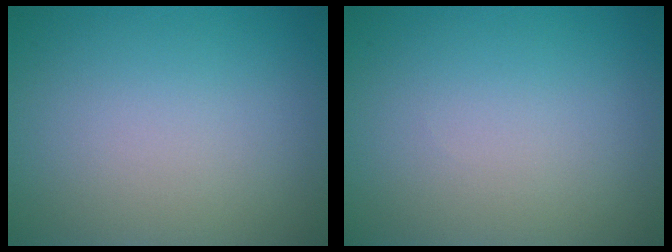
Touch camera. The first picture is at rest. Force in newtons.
{"total": 0.0}